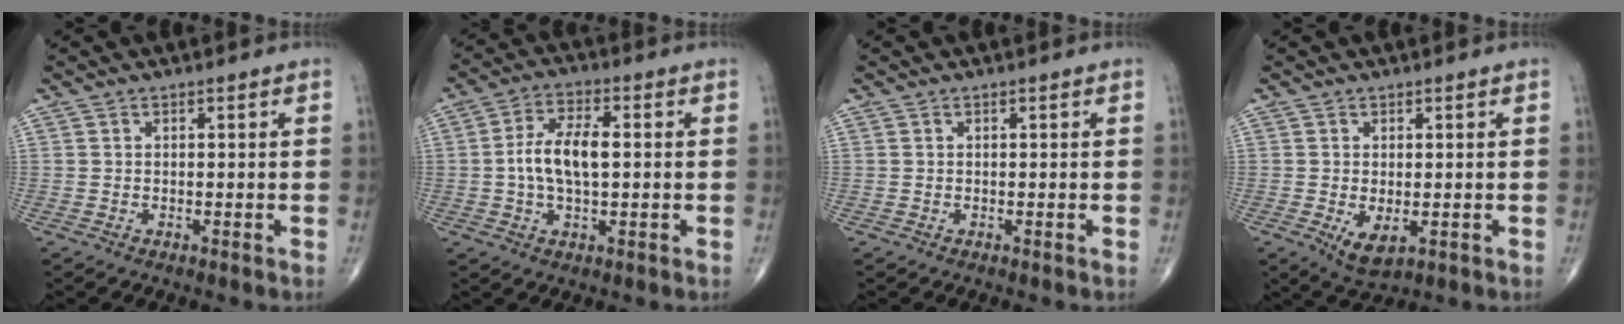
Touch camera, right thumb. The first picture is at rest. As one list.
[{"total": 9.0, "force": [0.2, 4.3, 7.9], "torque": [-0.157, 0.013, -0.001]}, {"total": 0.0}, {"total": 4.7, "force": [-1.0, 2.4, 3.9], "torque": [-0.063, -0.012, -0.007]}]